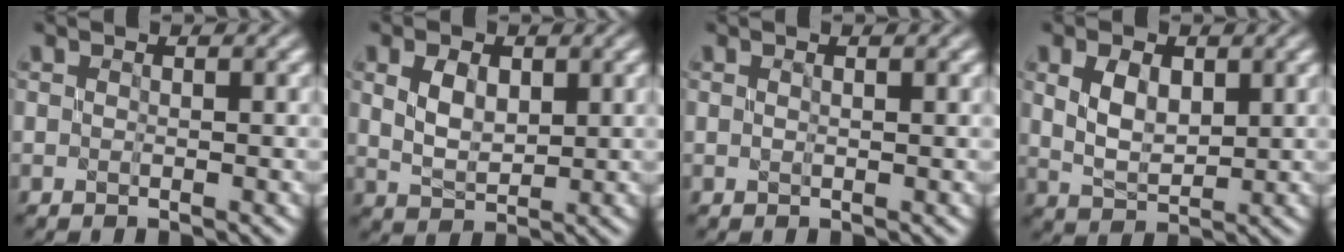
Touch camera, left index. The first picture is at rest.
{"total": 3.2, "force": [1.0, 2.0, 2.3], "torque": [-0.054, 0.000, 0.025]}
{"total": 1.0, "force": [0.6, 0.2, 0.8], "torque": [-0.016, 0.000, 0.005]}
{"total": 3.7, "force": [1.1, 2.3, 2.7], "torque": [-0.062, 0.000, 0.028]}